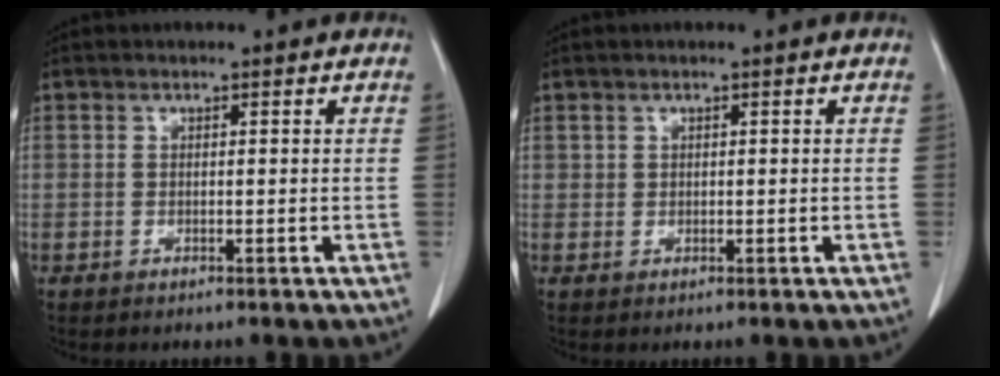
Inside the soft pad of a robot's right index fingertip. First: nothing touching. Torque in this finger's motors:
{"motor_torque": [-0.15, 0.17, -0.03, 0.01]}